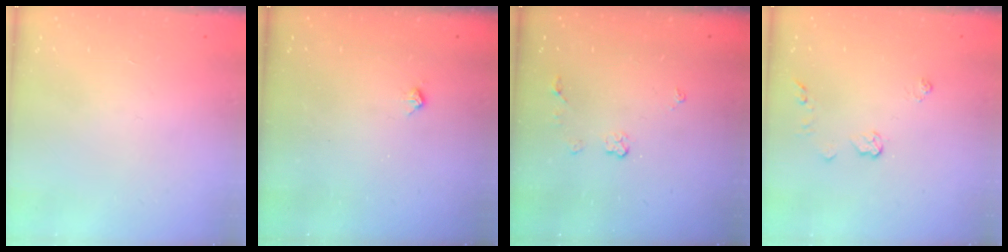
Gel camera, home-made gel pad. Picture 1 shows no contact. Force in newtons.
{"total": 3.4, "press": 3.4, "slide": 0.5}
{"total": 3.7, "press": 3.6, "slide": 0.7}
{"total": 5.7, "press": 5.7, "slide": 0.8}